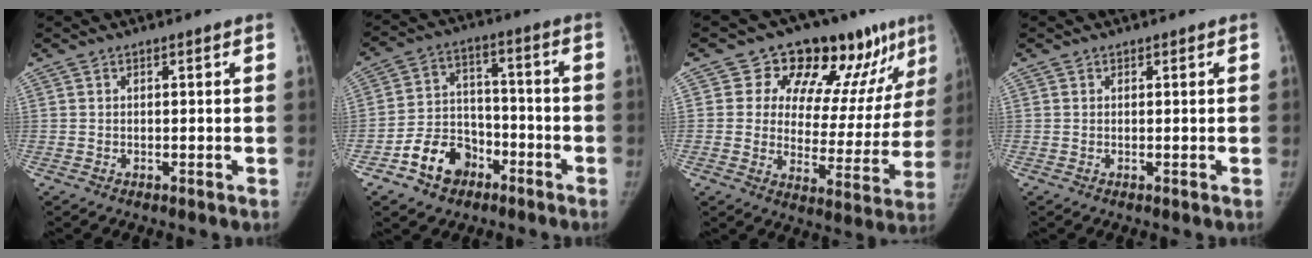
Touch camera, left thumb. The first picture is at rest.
{"total": 10.9, "force": [-6.1, 7.9, 4.4], "torque": [-0.047, 0.053, -0.105]}
{"total": 17.2, "force": [11.8, 8.1, 9.5], "torque": [-0.063, -0.069, 0.154]}
{"total": 0.0}